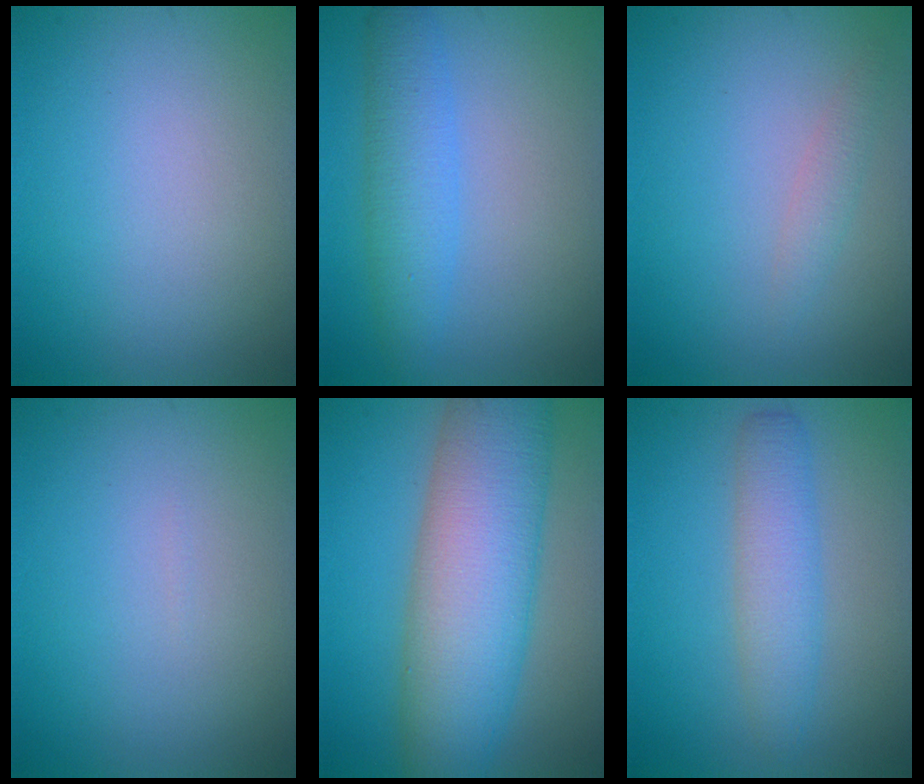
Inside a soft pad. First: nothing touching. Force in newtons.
{"total": 3.9, "press": 3.9, "slide": 0.1}
{"total": 1.2, "press": 1.2, "slide": 0.1}
{"total": 0.0}
{"total": 11.1, "press": 11.1, "slide": 0.6}
{"total": 3.6, "press": 3.6, "slide": 0.2}